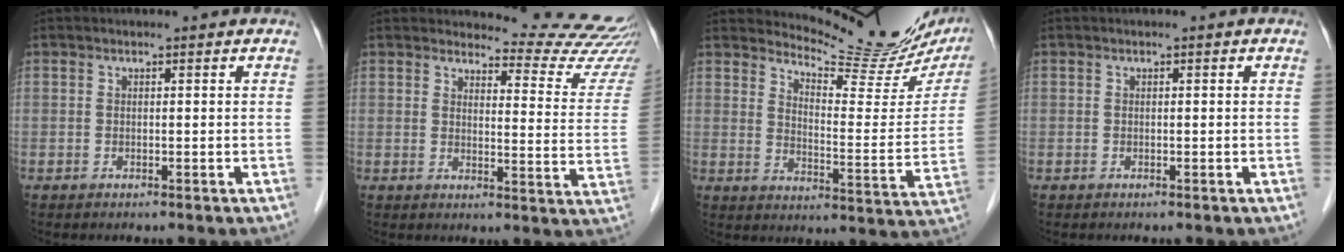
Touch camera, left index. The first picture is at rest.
{"total": 16.5, "force": [16.3, 1.7, 1.5], "torque": [0.007, -0.120, 0.153]}
{"total": 16.2, "force": [15.4, 1.0, 4.9], "torque": [-0.076, -0.082, 0.191]}
{"total": 0.0}